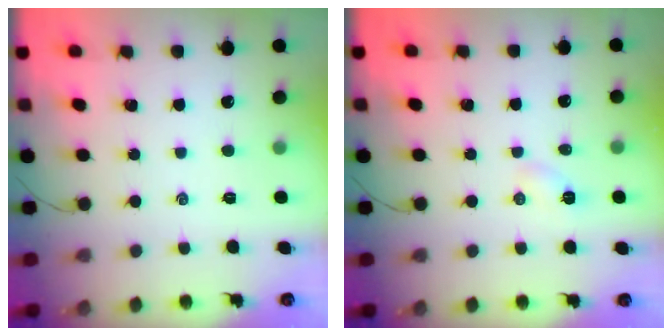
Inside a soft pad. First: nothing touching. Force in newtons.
{"total": 3.2, "press": 3.0, "slide": 0.9}